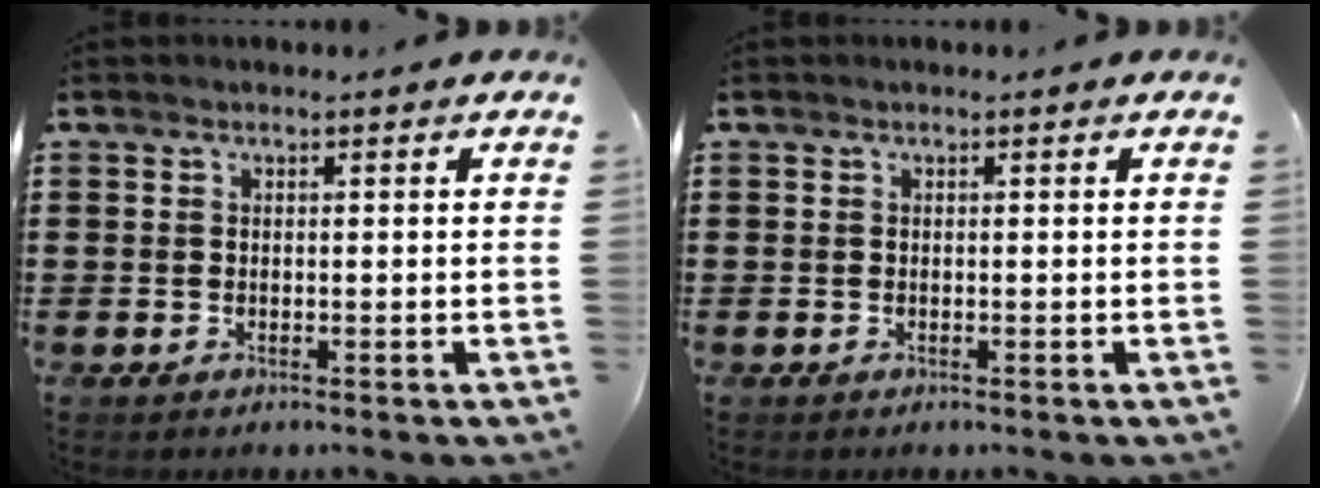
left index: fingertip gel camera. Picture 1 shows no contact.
{"total": 0.0}